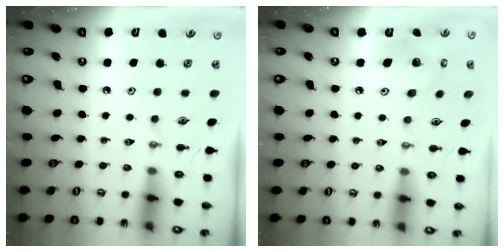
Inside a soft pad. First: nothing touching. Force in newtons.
{"total": 8.7, "press": 8.5, "slide": 1.9}